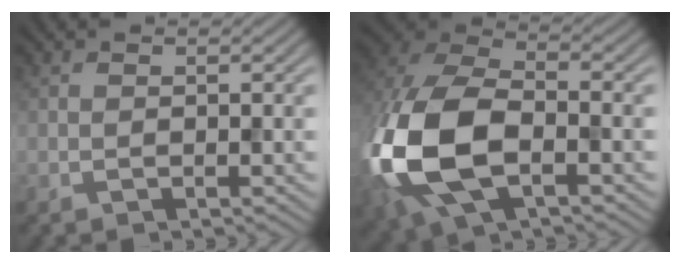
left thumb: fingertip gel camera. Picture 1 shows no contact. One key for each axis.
{"total": 16.2, "fx": -4.2, "fy": 9.5, "fz": 12.4, "tx": -0.330, "ty": -0.032, "tz": -0.080}